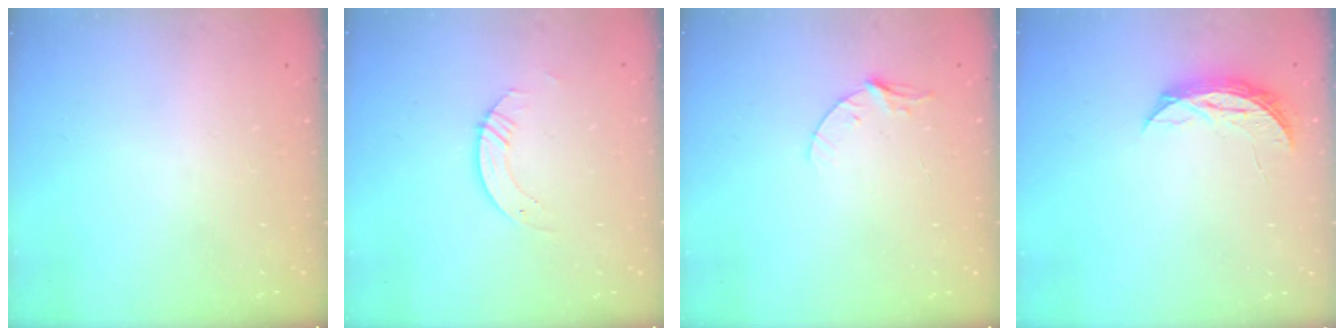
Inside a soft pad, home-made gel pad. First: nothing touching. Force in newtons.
{"total": 3.6, "press": 3.5, "slide": 0.4}
{"total": 3.9, "press": 3.9, "slide": 0.4}
{"total": 5.6, "press": 5.6, "slide": 0.6}